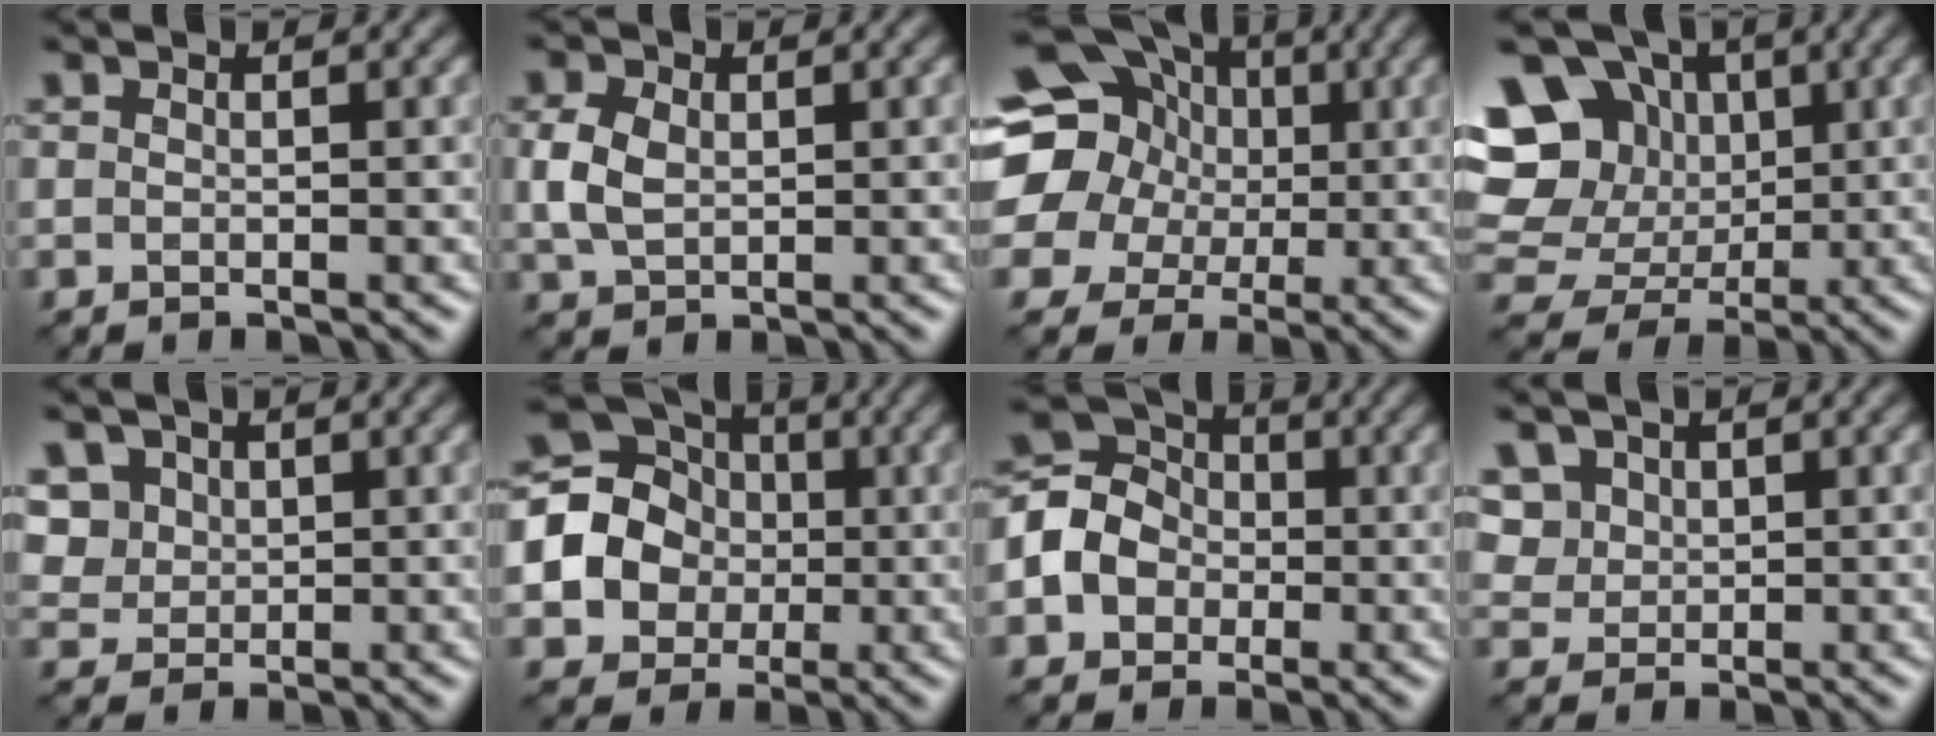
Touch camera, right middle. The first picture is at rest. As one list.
[{"total": 3.0, "force": [0.4, 2.2, 2.0], "torque": [-0.055, 0.002, 0.011]}, {"total": 18.4, "force": [4.6, 16.6, 6.5], "torque": [-0.165, 0.023, 0.055]}, {"total": 12.9, "force": [3.3, 10.9, 6.2], "torque": [-0.148, 0.034, 0.042]}, {"total": 5.0, "force": [2.3, 4.0, 1.8], "torque": [-0.050, 0.012, 0.038]}, {"total": 10.9, "force": [-0.5, 10.2, 3.8], "torque": [-0.111, 0.023, -0.032]}, {"total": 5.2, "force": [-0.8, 4.6, 2.3], "torque": [-0.038, 0.011, -0.026]}, {"total": 4.5, "force": [2.4, 3.4, 1.7], "torque": [-0.047, 0.008, 0.041]}]